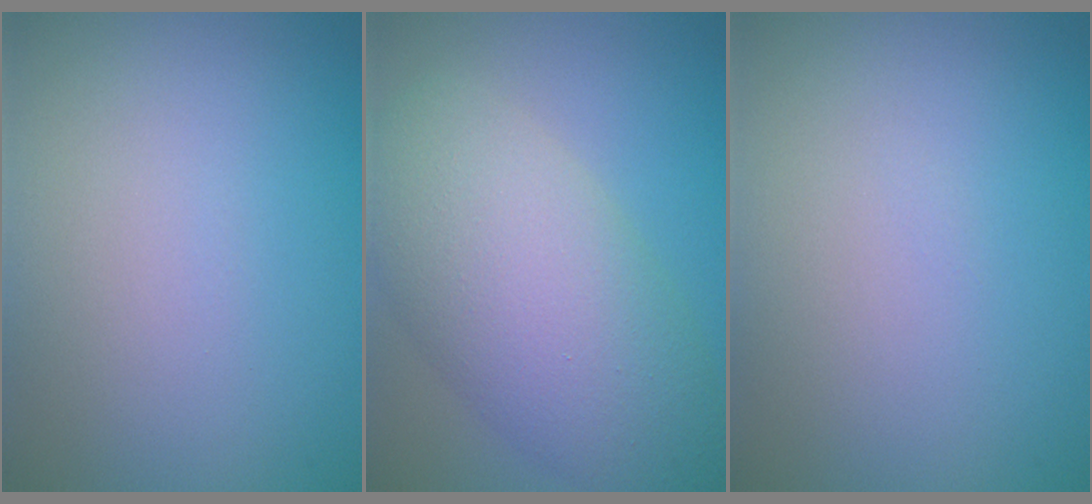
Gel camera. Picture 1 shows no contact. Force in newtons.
{"total": 9.2, "press": 9.2, "slide": 0.5}
{"total": 0.0}